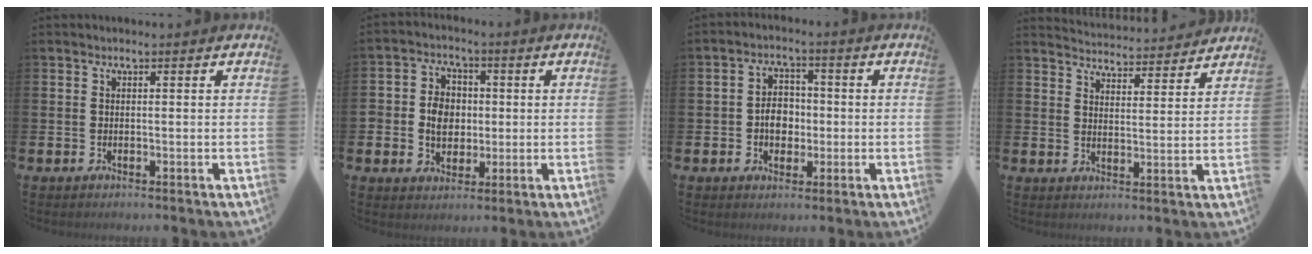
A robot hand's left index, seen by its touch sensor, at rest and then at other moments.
{"total": 5.3, "force": [0.3, 4.6, 2.6], "torque": [-0.054, 0.012, 0.000]}
{"total": 4.3, "force": [-0.6, 3.3, 2.6], "torque": [-0.038, 0.004, -0.018]}
{"total": 4.6, "force": [4.5, 0.5, -0.3], "torque": [-0.006, -0.040, 0.078]}